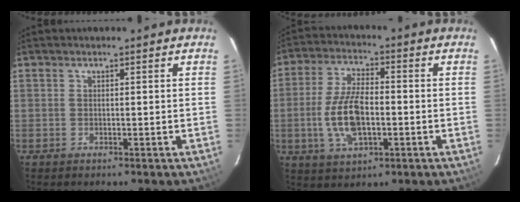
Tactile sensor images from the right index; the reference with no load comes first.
{"total": 11.2, "force": [-2.1, 5.1, 9.8], "torque": [-0.202, 0.001, -0.036]}